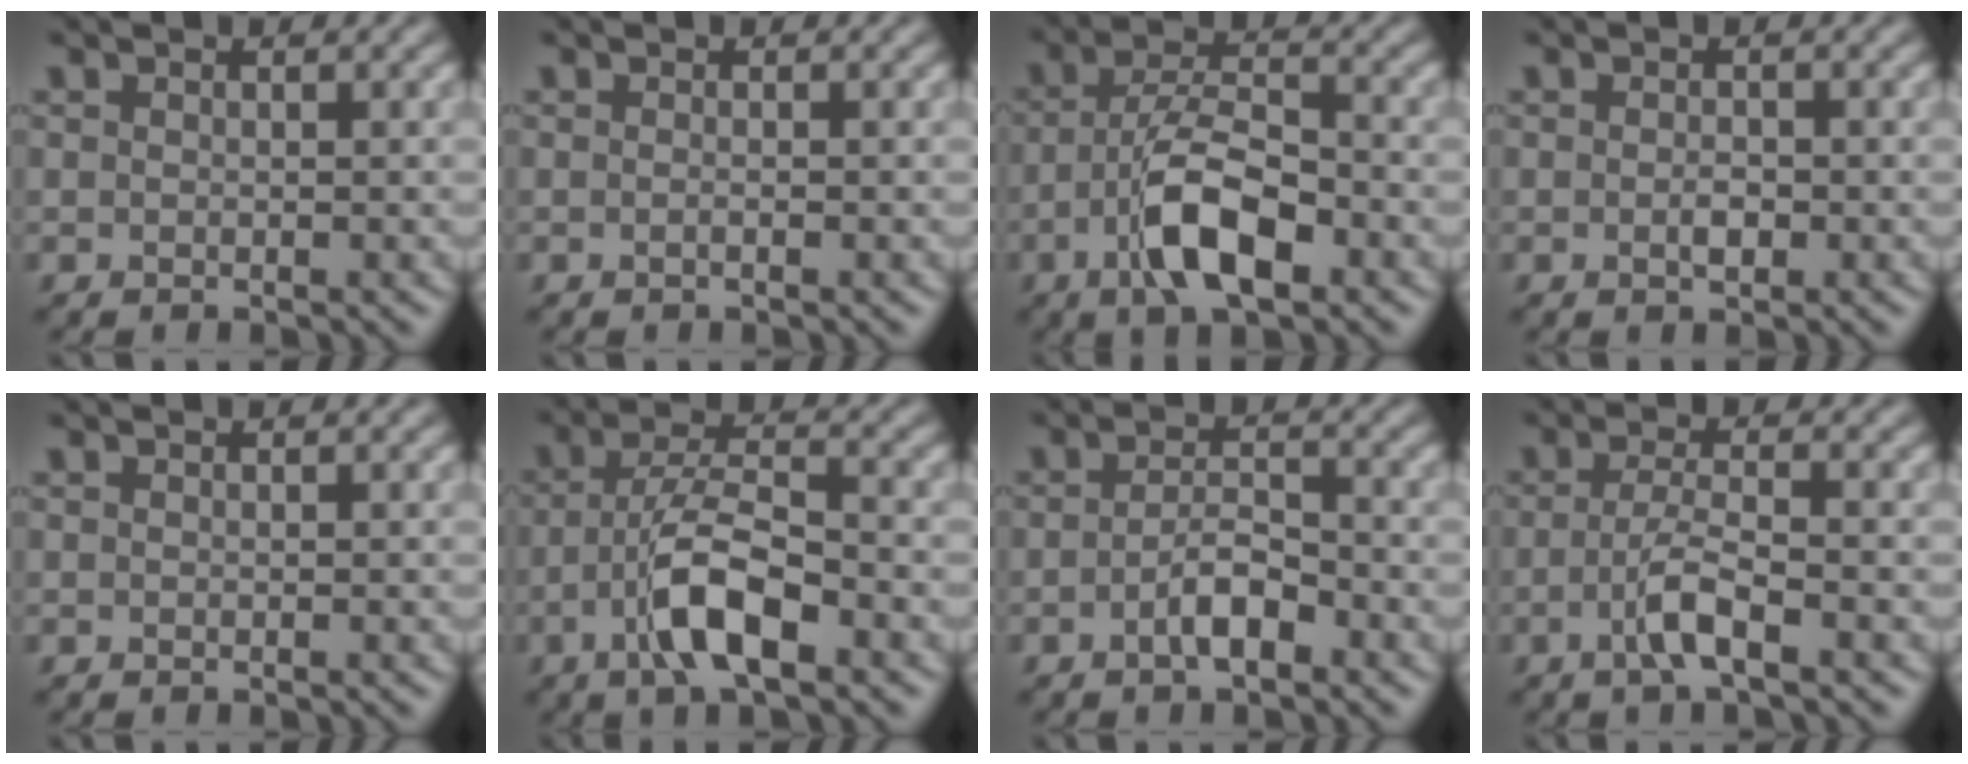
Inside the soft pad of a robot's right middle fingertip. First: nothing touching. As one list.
[{"total": 0.0}, {"total": 6.7, "force": [-2.9, 2.5, 5.5], "torque": [-0.102, 0.009, -0.056]}, {"total": 1.1, "force": [-0.3, 0.5, 0.9], "torque": [-0.018, 0.003, -0.005]}, {"total": 0.0}, {"total": 6.1, "force": [-2.7, 1.9, 5.2], "torque": [-0.099, 0.010, -0.052]}, {"total": 2.6, "force": [-1.4, 0.8, 2.0], "torque": [-0.038, 0.009, -0.026]}, {"total": 3.1, "force": [-1.4, 0.4, 2.7], "torque": [-0.059, 0.008, -0.032]}]